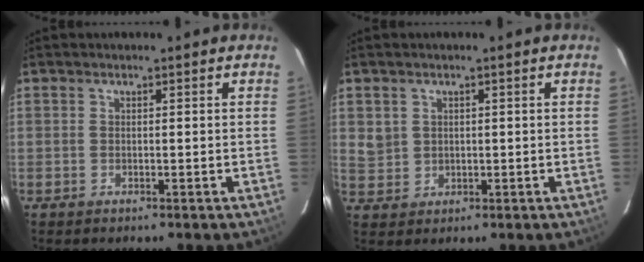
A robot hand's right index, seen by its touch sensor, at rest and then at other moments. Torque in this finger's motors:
{"motor_torque": [-0.07, 0.01, 0.03, 0.01]}